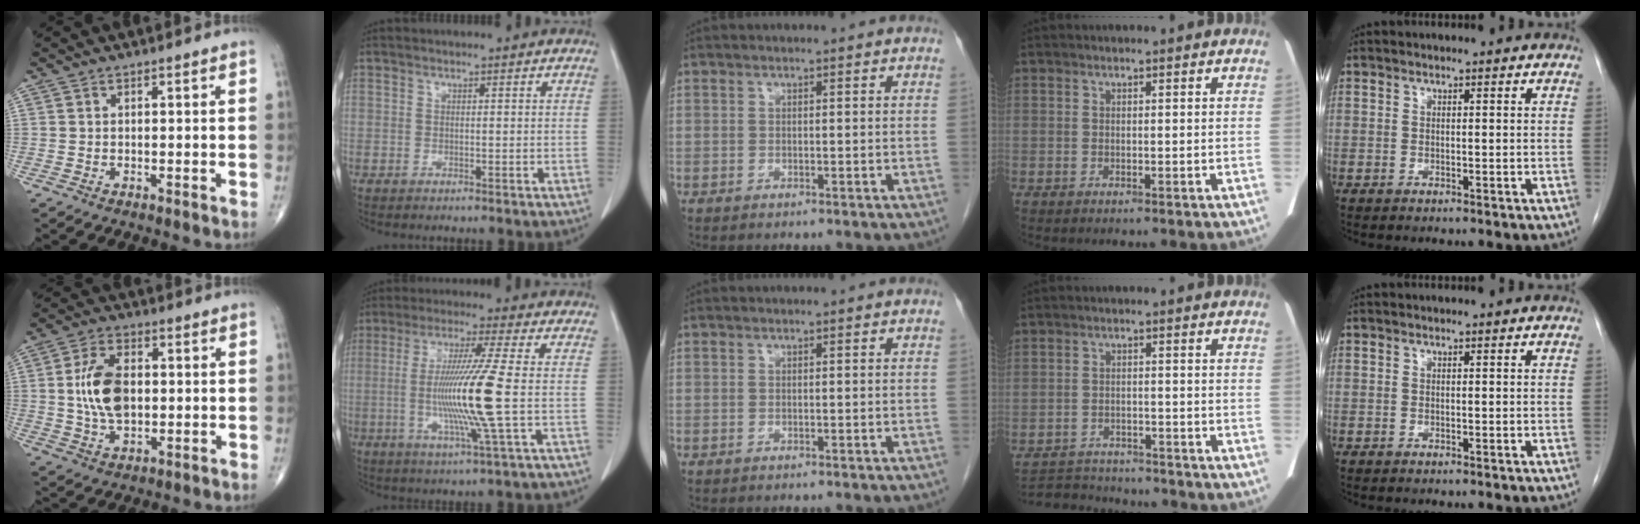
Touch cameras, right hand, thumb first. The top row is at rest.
{"thumb": {"total": 10.5, "force": [0.5, 6.0, 8.6], "torque": [-0.157, 0.003, 0.012]}, "index": {"total": 12.3, "force": [-1.3, -1.8, 12.1], "torque": [-0.242, -0.021, -0.027]}, "ring": {"total": 9.9, "force": [-9.5, 2.1, 1.9], "torque": [-0.043, 0.008, -0.135]}}